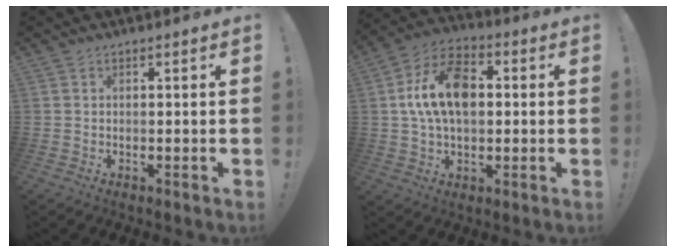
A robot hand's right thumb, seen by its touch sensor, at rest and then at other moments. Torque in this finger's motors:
{"motor_torque": [2.12, 2.14, 0.36, -0.11, 0.12]}